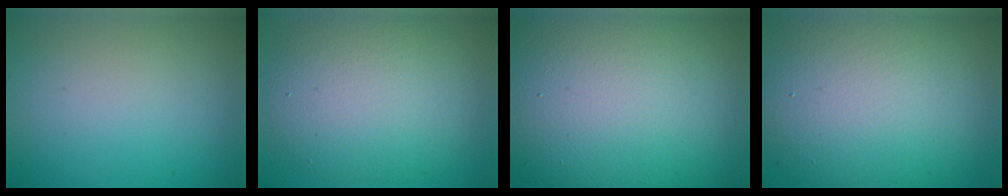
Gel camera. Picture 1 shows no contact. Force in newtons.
{"total": 7.8, "press": 7.8, "slide": 0.5}
{"total": 17.6, "press": 17.6, "slide": 1.0}
{"total": 11.6, "press": 11.6, "slide": 0.7}